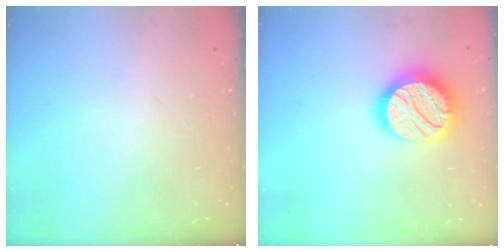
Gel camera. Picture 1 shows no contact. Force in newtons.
{"total": 18.8, "press": 18.7, "slide": 1.2}